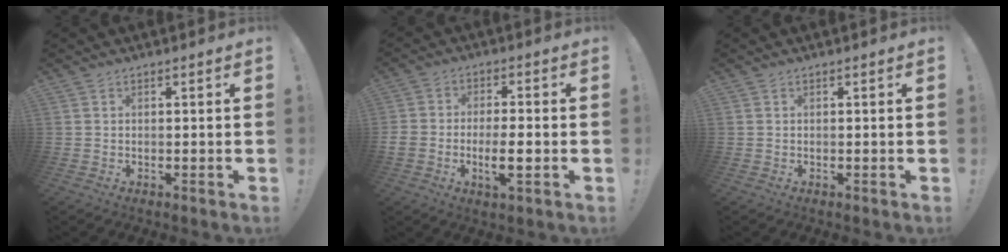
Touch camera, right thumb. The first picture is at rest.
{"total": 7.3, "force": [-2.4, 3.0, 6.3], "torque": [-0.112, 0.001, -0.045]}
{"total": 0.0}